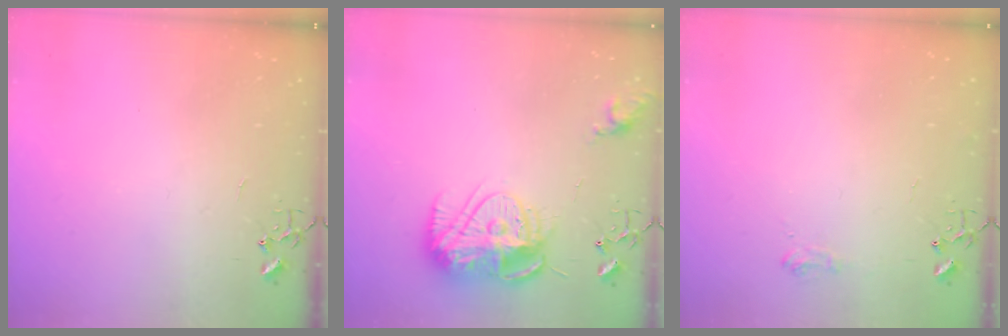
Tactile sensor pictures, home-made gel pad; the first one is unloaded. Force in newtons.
{"total": 15.7, "press": 15.7, "slide": 1.0}
{"total": 7.1, "press": 7.1, "slide": 0.8}